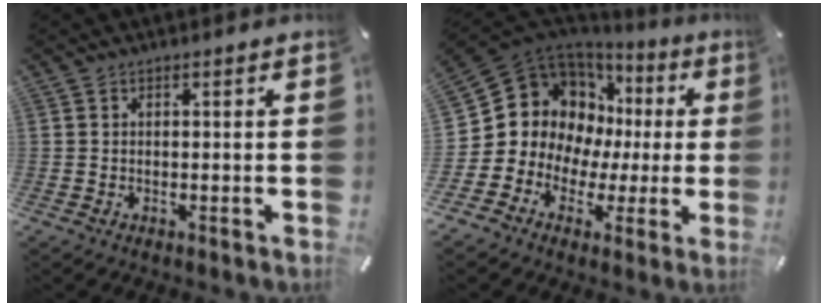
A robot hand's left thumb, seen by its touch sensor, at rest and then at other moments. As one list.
[{"total": 14.8, "force": [3.7, 13.0, 6.0], "torque": [-0.129, -0.042, 0.080]}]